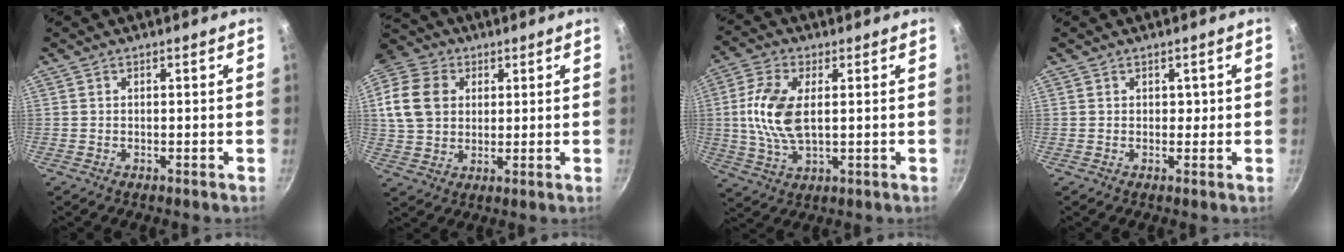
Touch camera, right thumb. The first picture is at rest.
{"total": 13.7, "force": [4.4, 10.8, 7.2], "torque": [-0.123, -0.002, 0.076]}
{"total": 10.9, "force": [1.3, 5.5, 9.2], "torque": [-0.189, 0.002, 0.024]}
{"total": 1.0, "force": [0.4, 0.9, 0.2], "torque": [0.006, -0.002, 0.006]}